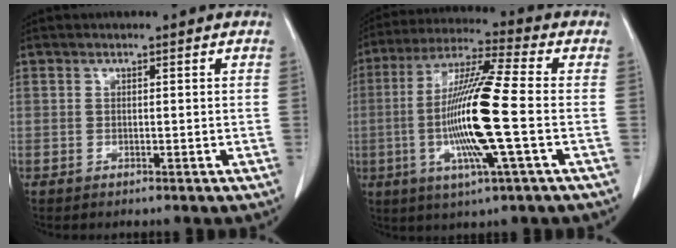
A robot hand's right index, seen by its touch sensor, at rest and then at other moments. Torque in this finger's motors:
{"motor_torque": [2.14, 0.00, 0.63, 0.17]}